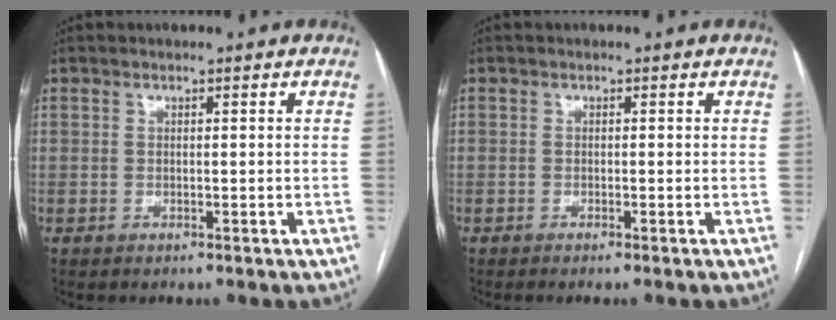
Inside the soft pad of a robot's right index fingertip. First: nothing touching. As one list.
[{"total": 0.6, "force": [-0.4, -0.1, 0.4], "torque": [-0.011, 0.001, -0.008]}]